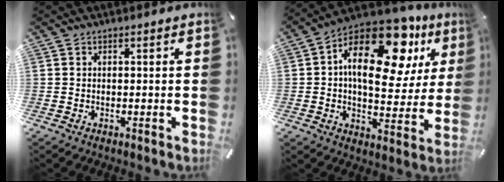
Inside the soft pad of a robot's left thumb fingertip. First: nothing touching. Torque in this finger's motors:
{"motor_torque": [2.49, 2.52, 2.17, -0.60, 0.28]}